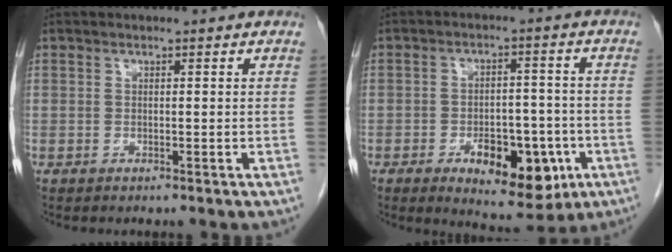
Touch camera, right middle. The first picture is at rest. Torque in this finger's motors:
{"motor_torque": [0.30, -0.58, 0.22, 0.08]}